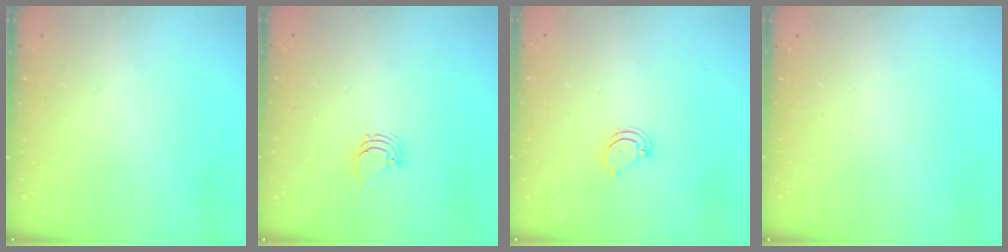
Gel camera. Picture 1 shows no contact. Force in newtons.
{"total": 1.9, "press": 1.9, "slide": 0.1}
{"total": 5.3, "press": 5.3, "slide": 0.4}
{"total": 0.0}